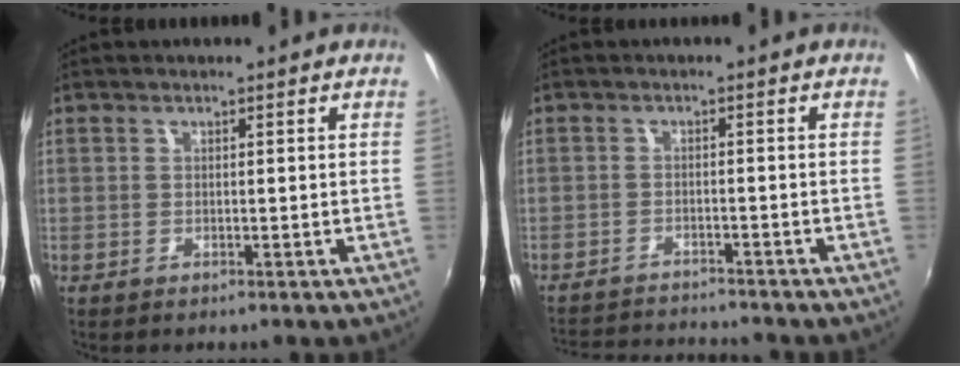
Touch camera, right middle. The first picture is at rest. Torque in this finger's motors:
{"motor_torque": [0.51, -0.88, 0.21, 0.06]}